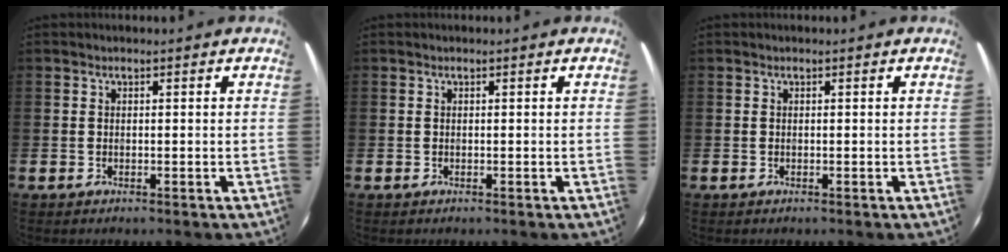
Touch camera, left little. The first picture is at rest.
{"total": 0.0}
{"total": 0.0}